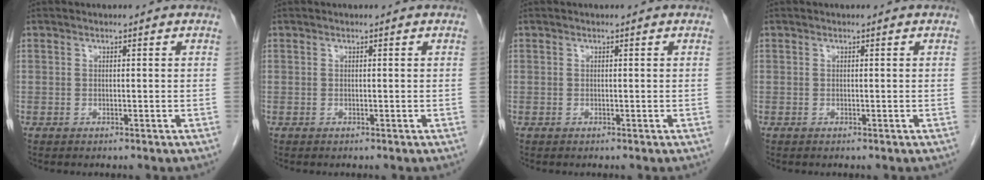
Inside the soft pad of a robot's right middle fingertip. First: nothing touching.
{"total": 0.0}
{"total": 0.0}
{"total": 0.0}